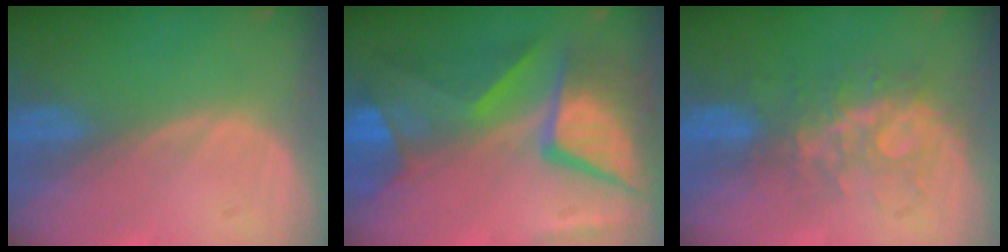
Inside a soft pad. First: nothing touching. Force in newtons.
{"total": 11.7, "press": 11.7, "slide": 1.2}
{"total": 8.1, "press": 7.1, "slide": 3.9}